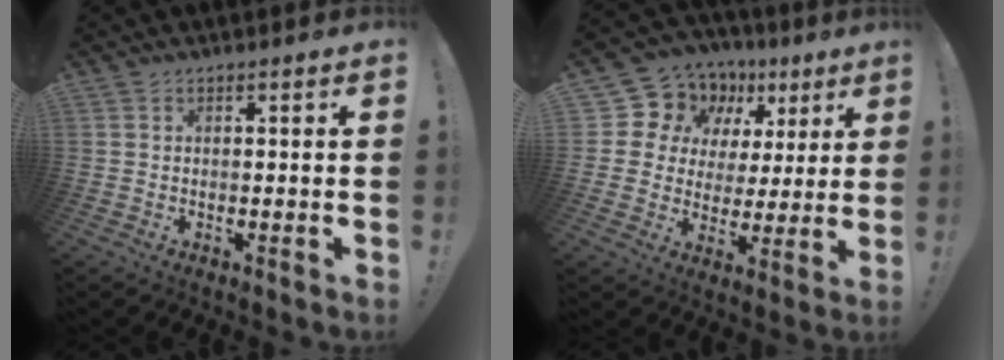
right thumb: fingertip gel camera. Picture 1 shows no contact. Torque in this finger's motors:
{"motor_torque": [-0.05, 0.05, -0.20, 0.25, -0.07]}